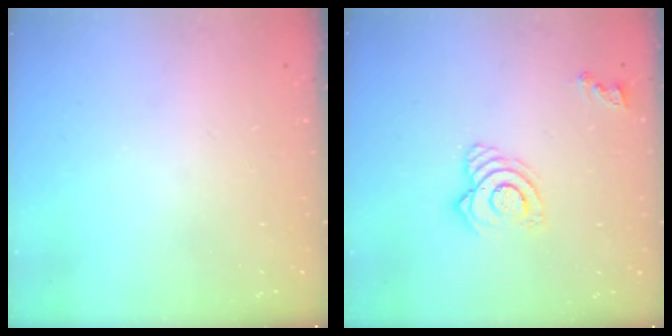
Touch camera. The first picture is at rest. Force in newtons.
{"total": 10.2, "press": 10.2, "slide": 1.2}